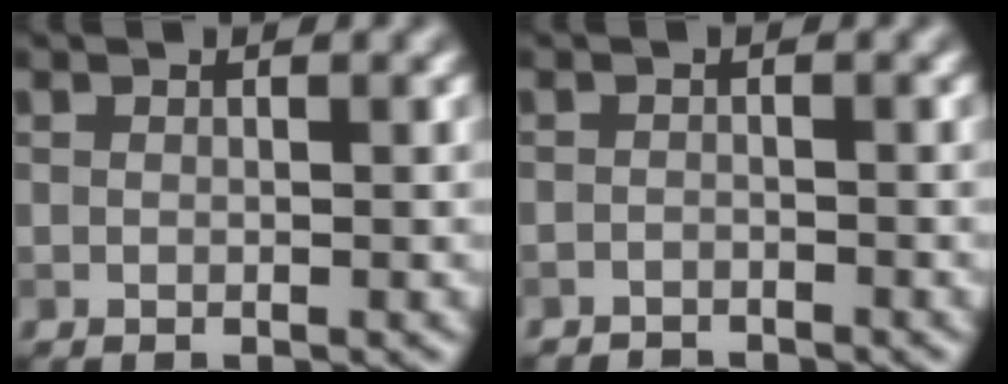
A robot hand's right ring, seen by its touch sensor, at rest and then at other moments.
{"total": 1.8, "force": [-1.8, 0.2, -0.1], "torque": [0.007, -0.002, -0.033]}